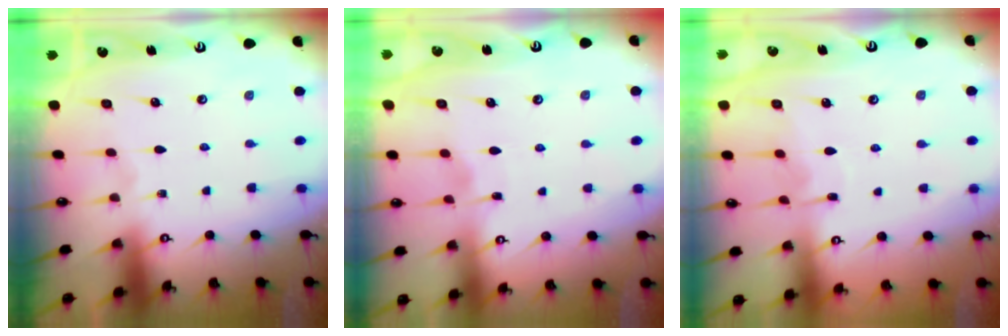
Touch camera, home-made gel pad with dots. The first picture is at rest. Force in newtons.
{"total": 2.6, "press": 2.6, "slide": 0.3}
{"total": 5.6, "press": 5.6, "slide": 0.3}